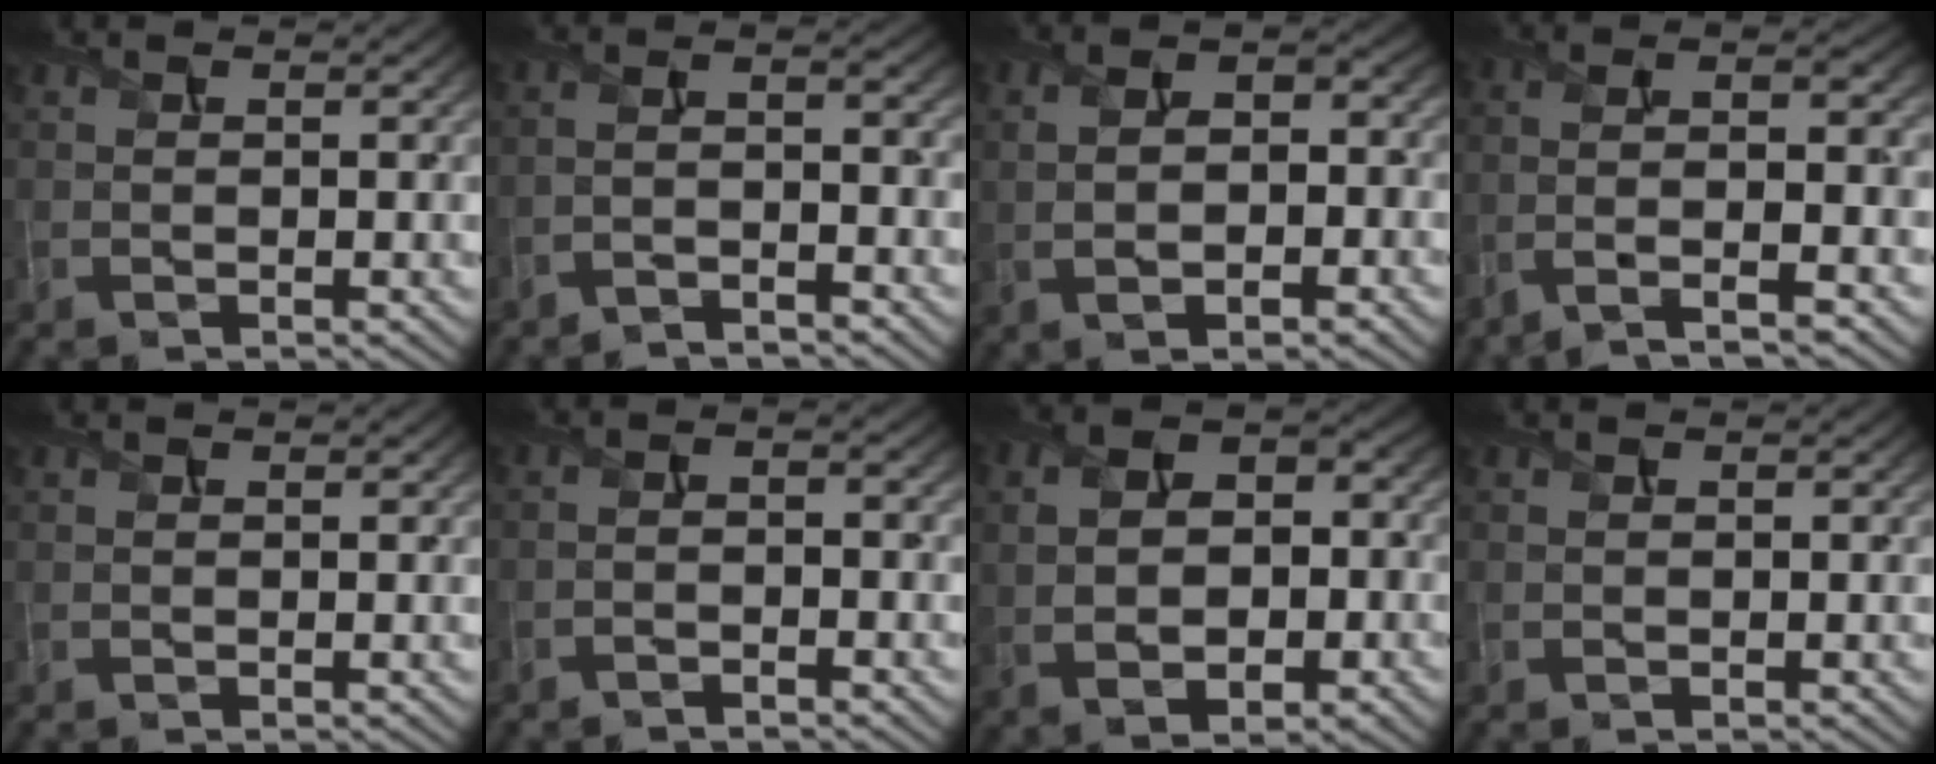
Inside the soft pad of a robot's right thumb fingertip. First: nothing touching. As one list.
[{"total": 3.8, "force": [-3.1, 0.4, 2.2], "torque": [-0.044, 0.004, -0.062]}, {"total": 6.4, "force": [-0.8, 3.2, 5.5], "torque": [-0.100, 0.000, -0.012]}, {"total": 9.7, "force": [-5.3, 2.2, 7.9], "torque": [-0.117, 0.011, -0.099]}, {"total": 0.0}, {"total": 2.0, "force": [-1.5, 0.3, 1.3], "torque": [-0.027, 0.002, -0.034]}, {"total": 8.8, "force": [-0.7, 5.7, 6.6], "torque": [-0.116, -0.002, -0.015]}, {"total": 0.0}]